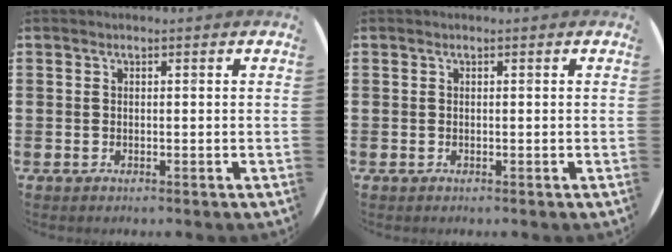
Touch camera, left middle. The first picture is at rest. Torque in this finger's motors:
{"motor_torque": [0.00, 0.00, 0.00, 0.00]}